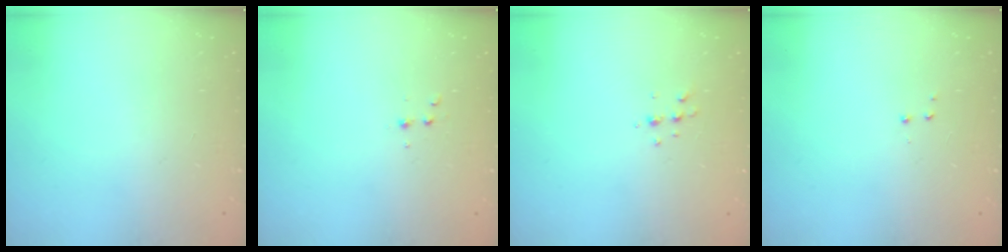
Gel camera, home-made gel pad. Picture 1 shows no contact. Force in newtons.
{"total": 2.9, "press": 2.7, "slide": 1.1}
{"total": 4.3, "press": 4.2, "slide": 0.6}
{"total": 2.8, "press": 2.7, "slide": 0.5}